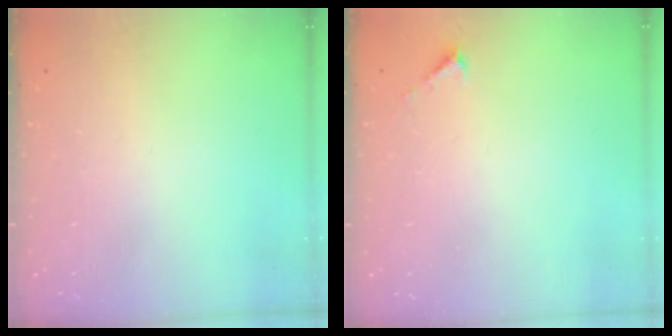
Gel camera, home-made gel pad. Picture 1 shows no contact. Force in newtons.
{"total": 2.1, "press": 2.1, "slide": 0.2}